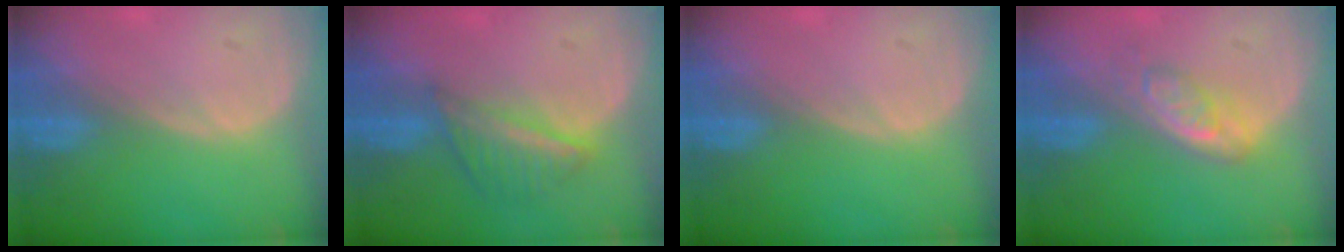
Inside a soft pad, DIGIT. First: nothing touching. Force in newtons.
{"total": 5.9, "press": 5.2, "slide": 2.8}
{"total": 0.0}
{"total": 4.5, "press": 4.4, "slide": 1.1}